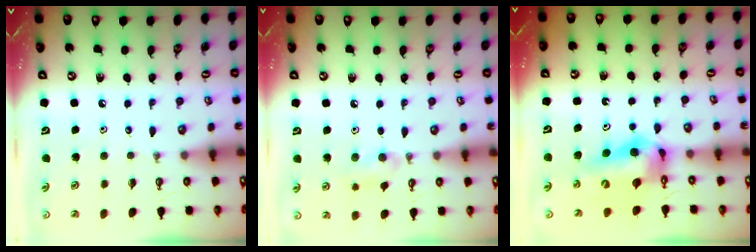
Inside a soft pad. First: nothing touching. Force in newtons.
{"total": 9.0, "press": 6.3, "slide": 6.5}
{"total": 11.1, "press": 11.0, "slide": 1.0}